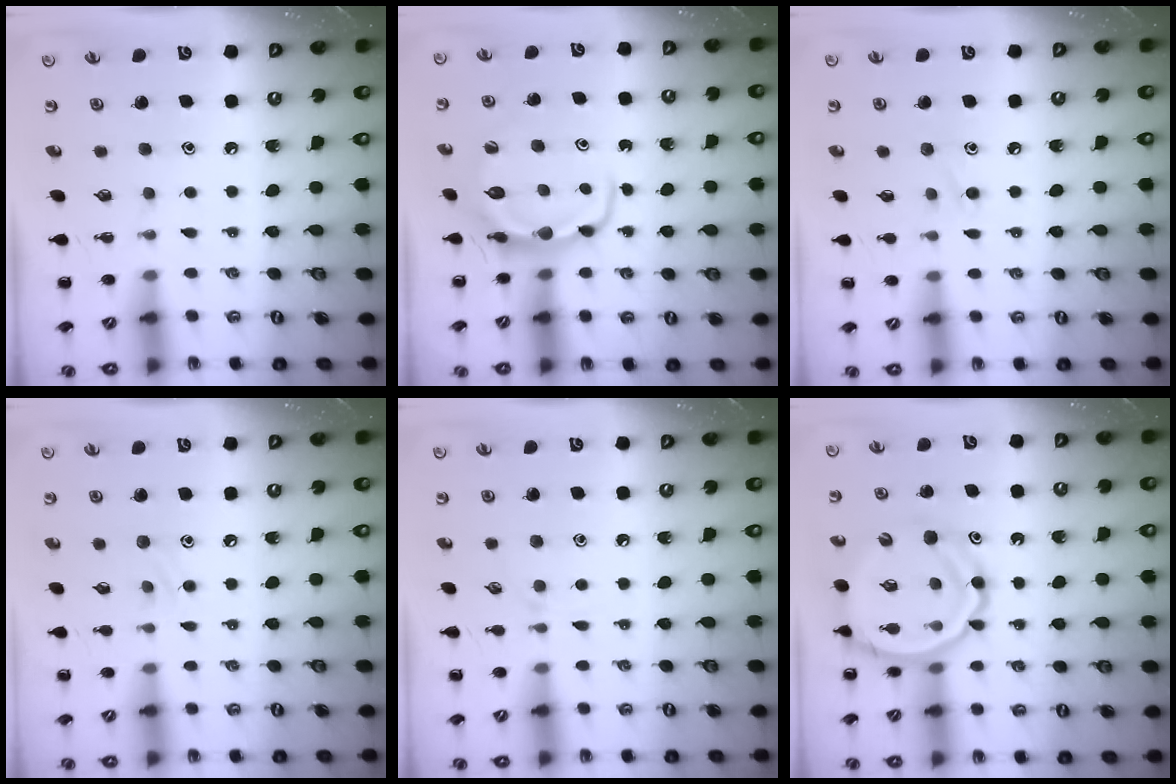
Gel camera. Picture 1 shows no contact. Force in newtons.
{"total": 6.2, "press": 6.0, "slide": 1.2}
{"total": 8.1, "press": 7.7, "slide": 2.6}
{"total": 6.2, "press": 5.9, "slide": 1.8}
{"total": 2.5, "press": 2.3, "slide": 0.9}
{"total": 12.3, "press": 11.8, "slide": 3.3}